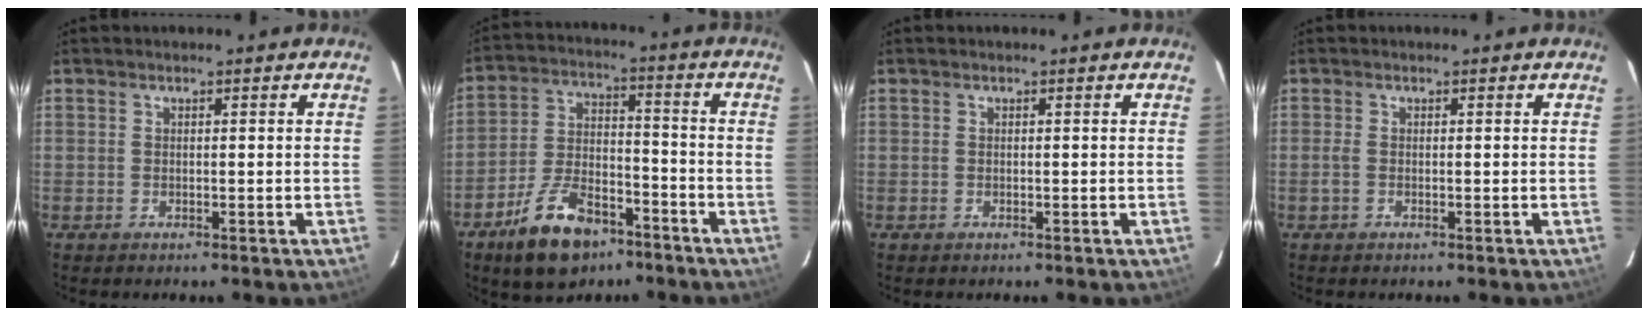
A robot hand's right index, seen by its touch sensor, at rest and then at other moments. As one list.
[{"total": 13.4, "force": [-8.4, 6.6, 8.0], "torque": [-0.166, 0.006, -0.138]}, {"total": 0.0}, {"total": 1.1, "force": [-0.2, 0.4, 1.1], "torque": [-0.023, 0.000, -0.006]}]